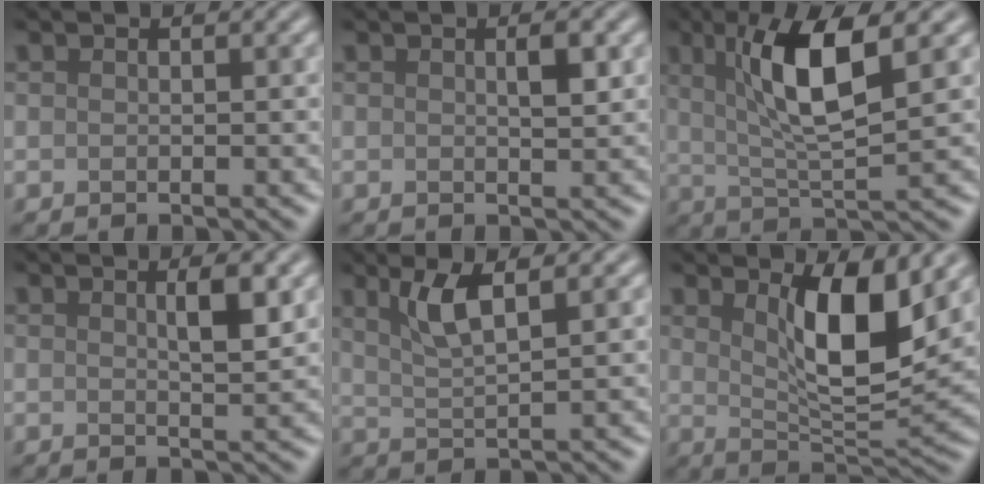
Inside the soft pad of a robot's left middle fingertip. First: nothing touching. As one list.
[{"total": 1.6, "force": [0.5, 0.3, 1.5], "torque": [-0.021, 0.001, 0.007]}, {"total": 7.2, "force": [2.4, 1.6, 6.6], "torque": [-0.117, 0.001, 0.044]}, {"total": 2.5, "force": [1.0, 0.5, 2.3], "torque": [-0.031, 0.001, 0.014]}, {"total": 3.5, "force": [1.9, 0.7, 2.8], "torque": [-0.053, 0.001, 0.037]}, {"total": 7.1, "force": [2.4, 2.1, 6.4], "torque": [-0.110, -0.010, 0.043]}]